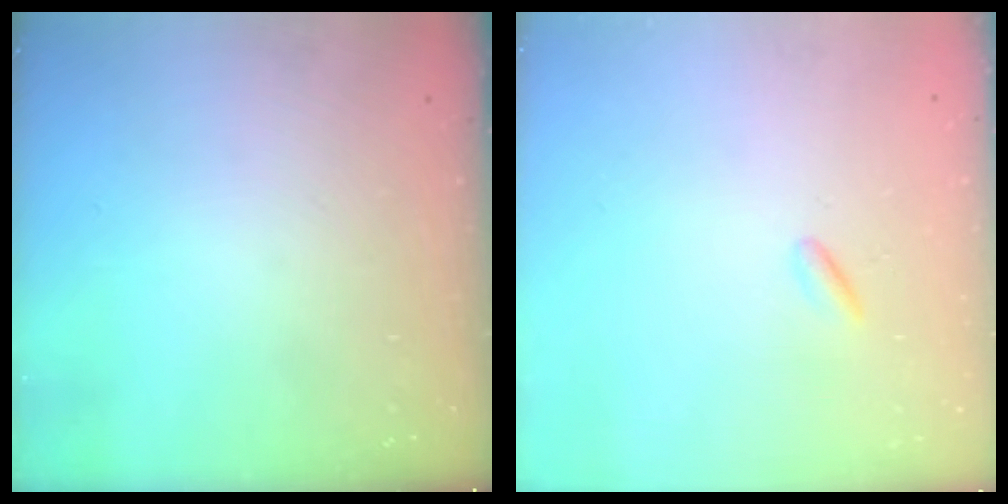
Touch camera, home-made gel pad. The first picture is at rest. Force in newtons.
{"total": 1.2, "press": 1.0, "slide": 0.6}